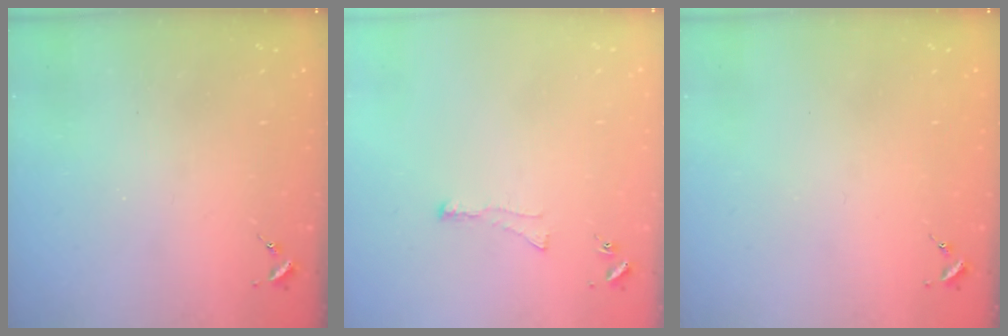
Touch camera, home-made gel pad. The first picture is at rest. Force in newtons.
{"total": 3.4, "press": 3.4, "slide": 0.4}
{"total": 0.7, "press": 0.7, "slide": 0.0}